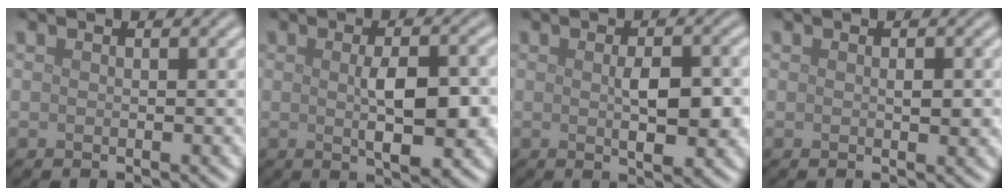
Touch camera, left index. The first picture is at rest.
{"total": 5.2, "force": [-0.1, 1.9, 4.9], "torque": [-0.084, -0.003, 0.000]}
{"total": 3.9, "force": [0.0, 1.6, 3.5], "torque": [-0.062, -0.004, 0.003]}
{"total": 1.0, "force": [0.1, 0.5, 0.9], "torque": [-0.013, -0.002, 0.002]}